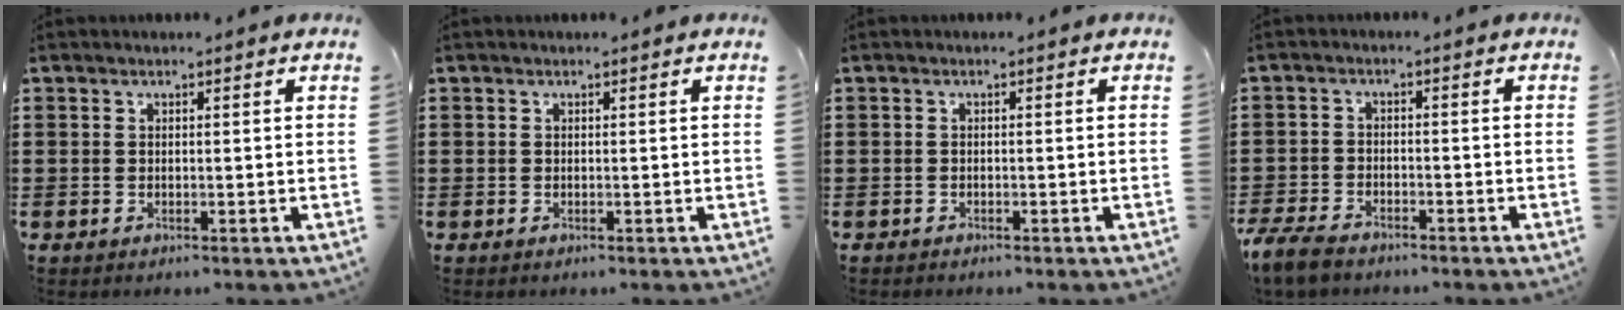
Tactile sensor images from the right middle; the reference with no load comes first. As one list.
[{"total": 0.0}, {"total": 0.7, "force": [-0.6, 0.3, 0.0], "torque": [0.000, 0.001, -0.014]}, {"total": 4.0, "force": [-3.5, 1.5, 1.4], "torque": [-0.046, -0.001, -0.074]}]